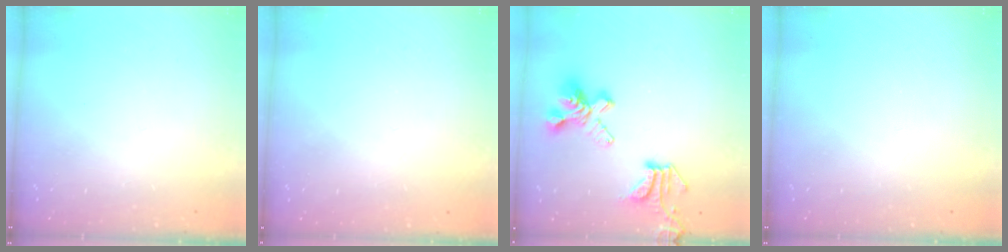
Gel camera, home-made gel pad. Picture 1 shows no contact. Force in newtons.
{"total": 9.6, "press": 9.6, "slide": 0.4}
{"total": 7.4, "press": 7.1, "slide": 2.1}
{"total": 0.0}